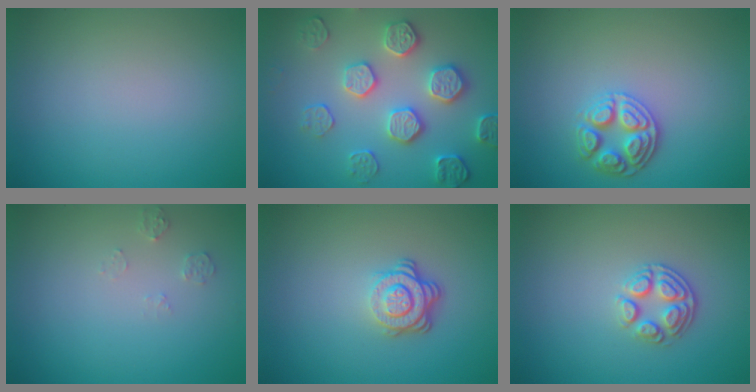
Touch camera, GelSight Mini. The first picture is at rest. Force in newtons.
{"total": 4.6, "press": 4.3, "slide": 1.7}
{"total": 3.3, "press": 3.0, "slide": 1.3}
{"total": 1.1, "press": 1.1, "slide": 0.1}
{"total": 3.8, "press": 2.6, "slide": 2.7}
{"total": 2.8, "press": 2.6, "slide": 1.2}